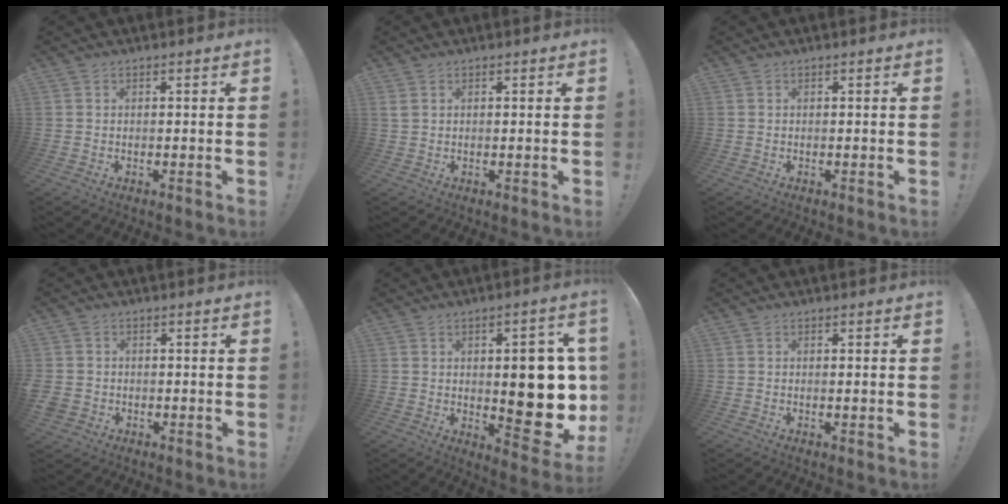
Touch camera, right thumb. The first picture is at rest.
{"total": 1.3, "force": [0.6, 0.5, 1.1], "torque": [-0.023, 0.002, 0.011]}
{"total": 0.0}
{"total": 2.8, "force": [-0.9, 2.5, 1.0], "torque": [-0.024, 0.003, -0.016]}
{"total": 14.9, "force": [0.2, 6.8, 13.3], "torque": [-0.159, -0.006, 0.013]}
{"total": 0.7, "force": [0.0, -0.2, 0.7], "torque": [-0.013, -0.001, 0.001]}